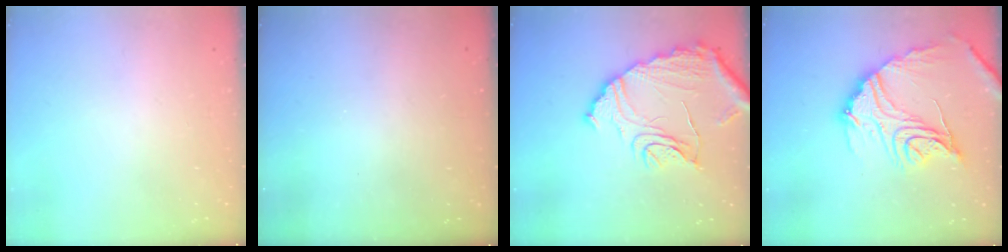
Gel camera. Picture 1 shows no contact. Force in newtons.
{"total": 3.0, "press": 3.0, "slide": 0.1}
{"total": 16.7, "press": 16.6, "slide": 1.3}
{"total": 20.1, "press": 20.0, "slide": 1.3}